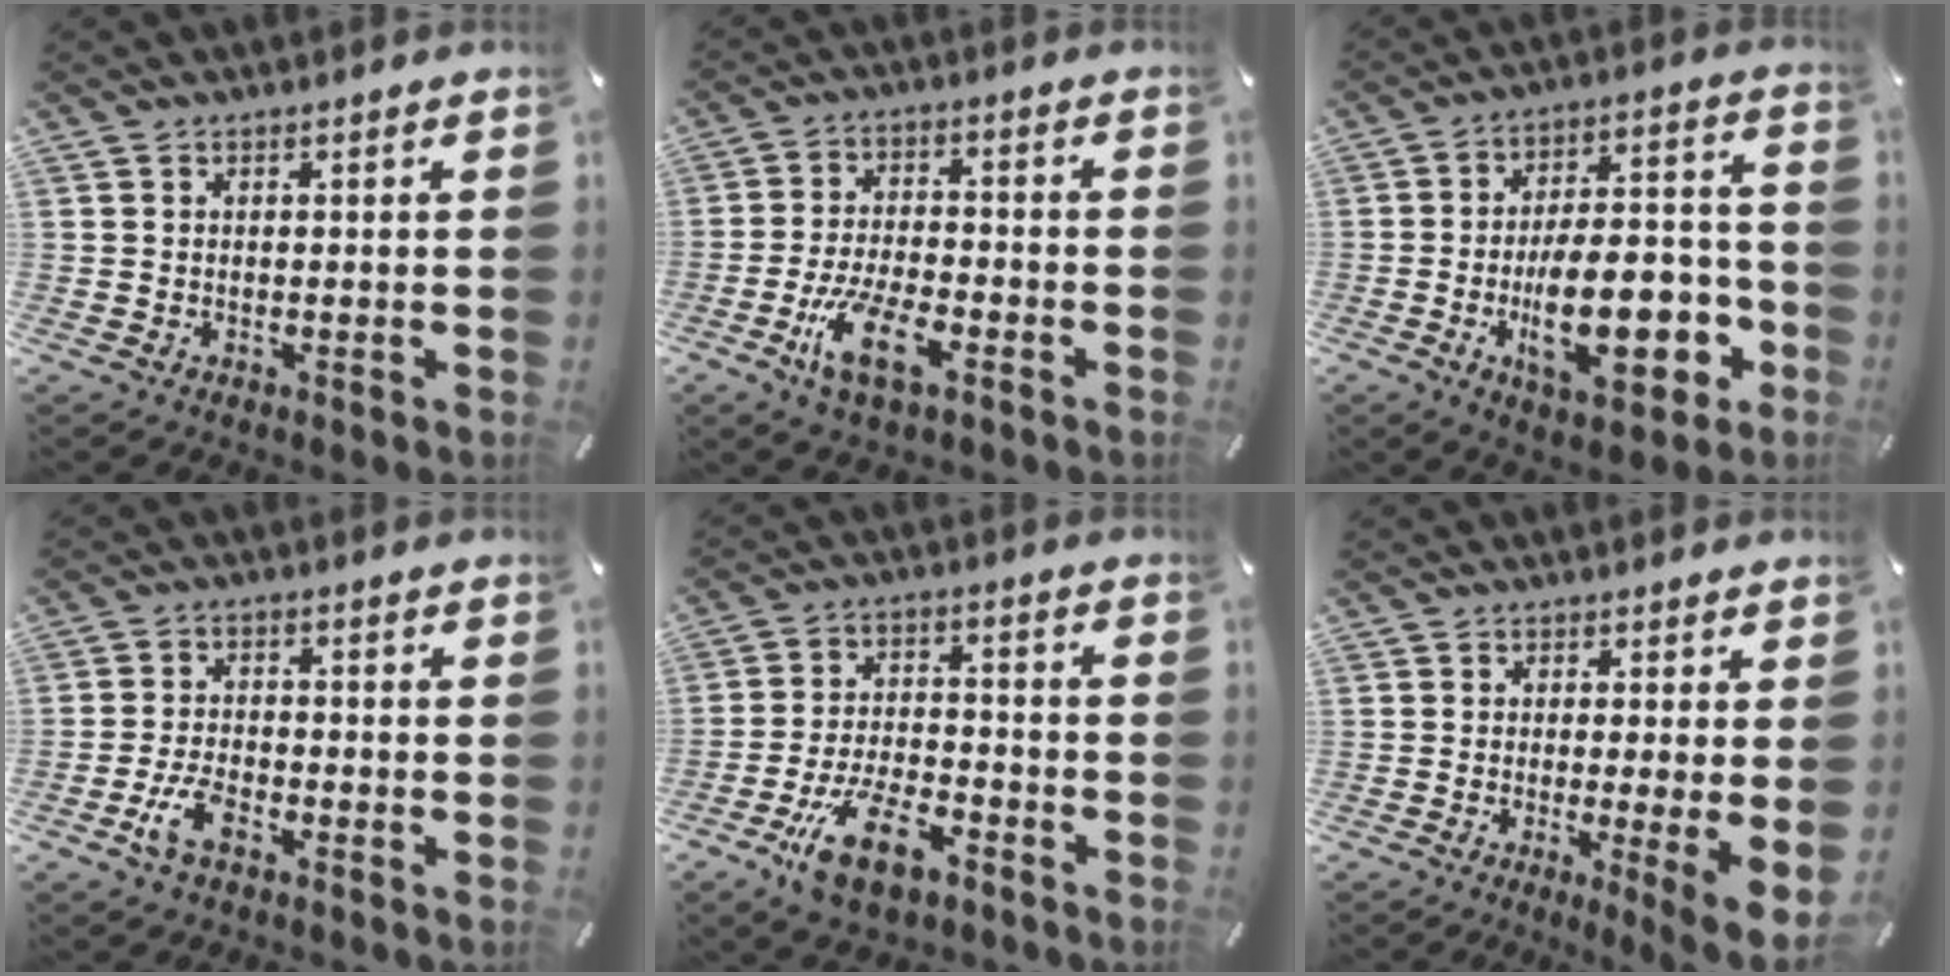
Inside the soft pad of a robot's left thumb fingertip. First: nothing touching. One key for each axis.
{"total": 10.8, "fx": -5.4, "fy": 4.7, "fz": 8.0, "tx": -0.173, "ty": 0.011, "tz": -0.101}
{"total": 20.8, "fx": -6.2, "fy": 10.2, "fz": 17.0, "tx": -0.261, "ty": 0.015, "tz": -0.094}
{"total": 6.3, "fx": -3.3, "fy": 3.2, "fz": 4.4, "tx": -0.100, "ty": 0.009, "tz": -0.066}
{"total": 13.6, "fx": -7.6, "fy": 6.4, "fz": 9.2, "tx": -0.177, "ty": 0.038, "tz": -0.132}
{"total": 6.1, "fx": -0.6, "fy": 0.3, "fz": 6.1, "tx": -0.082, "ty": -0.023, "tz": -0.004}